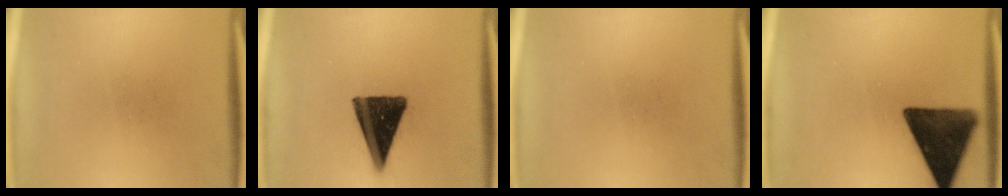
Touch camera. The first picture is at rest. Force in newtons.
{"total": 14.3}
{"total": 0.0}
{"total": 14.5}